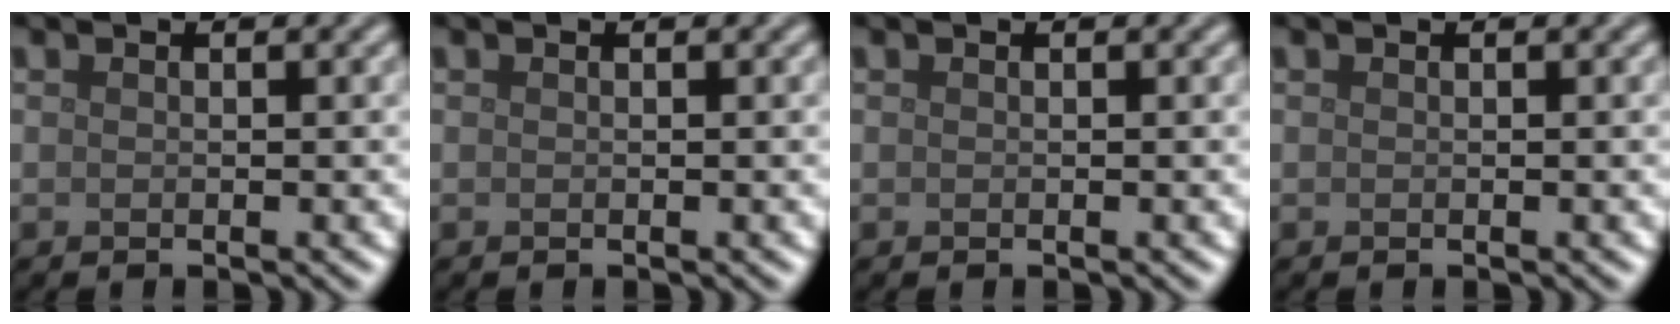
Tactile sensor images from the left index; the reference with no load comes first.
{"total": 0.0}
{"total": 0.0}
{"total": 0.0}